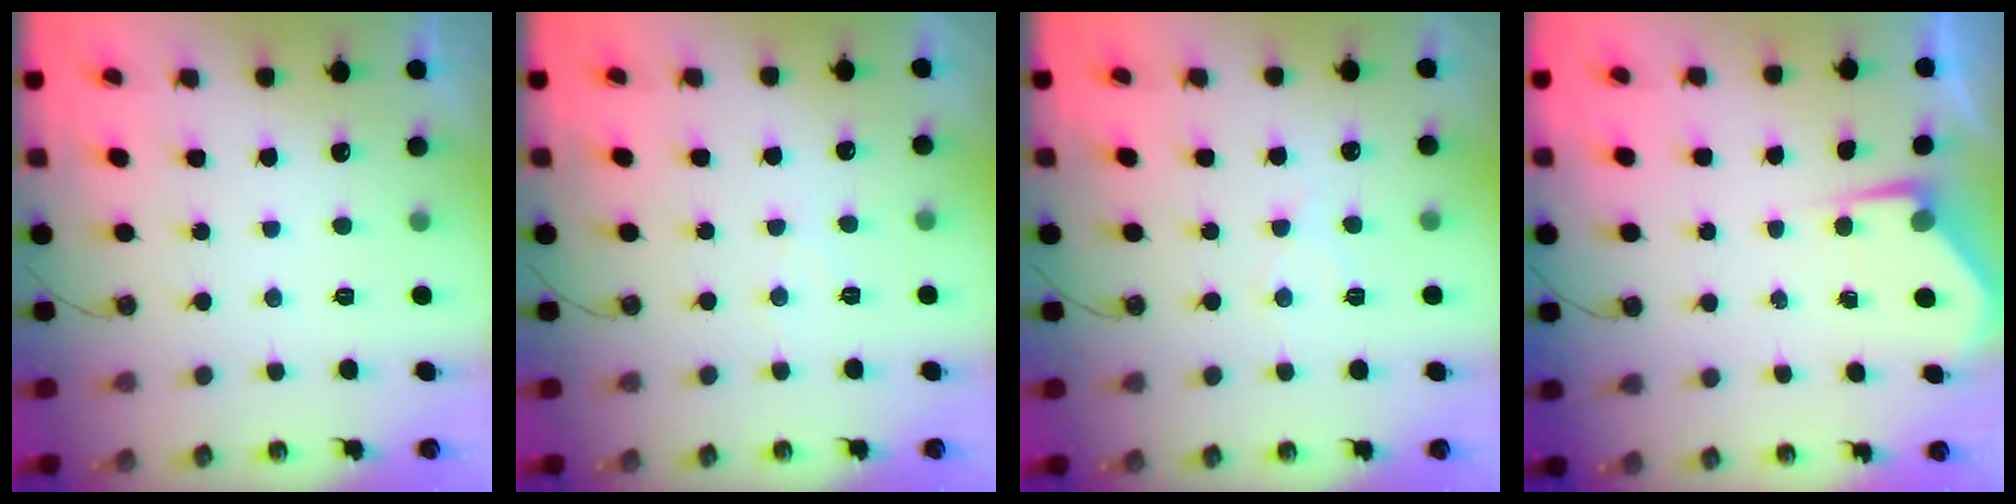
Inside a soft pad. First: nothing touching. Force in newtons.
{"total": 4.5, "press": 4.4, "slide": 0.8}
{"total": 6.1, "press": 6.0, "slide": 0.8}
{"total": 4.8, "press": 4.8, "slide": 0.5}